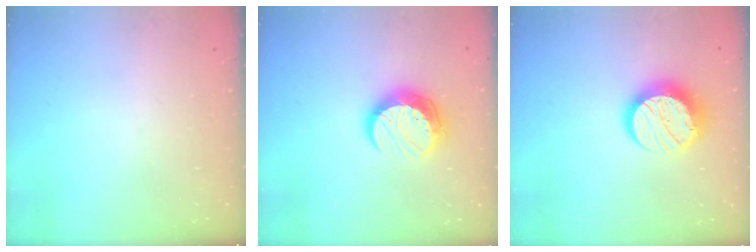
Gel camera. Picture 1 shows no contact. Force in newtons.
{"total": 11.4, "press": 11.4, "slide": 0.9}
{"total": 13.7, "press": 13.6, "slide": 1.0}